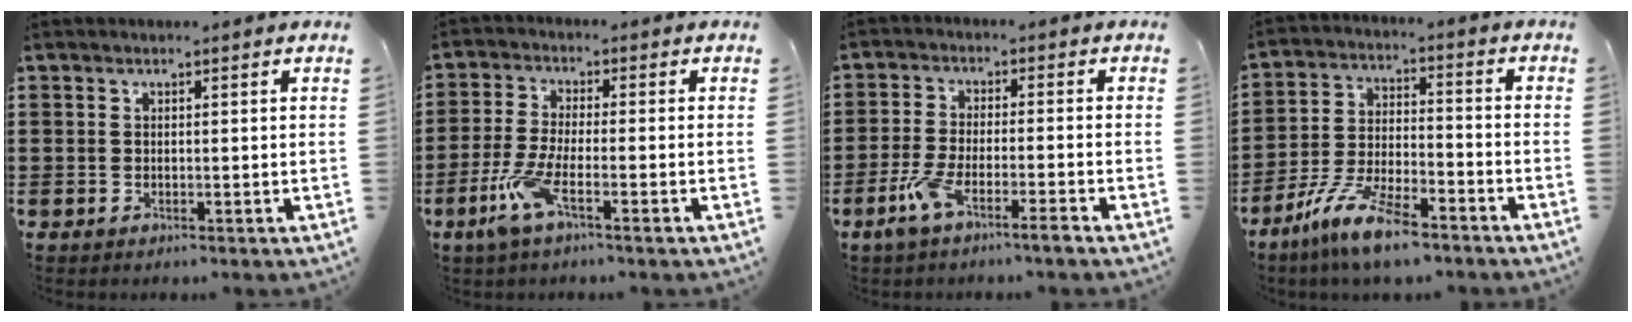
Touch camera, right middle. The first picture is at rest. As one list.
[{"total": 6.4, "force": [-3.2, 1.4, 5.4], "torque": [-0.123, -0.012, -0.062]}, {"total": 5.8, "force": [-3.9, 0.6, 4.3], "torque": [-0.096, -0.011, -0.074]}, {"total": 10.5, "force": [-8.0, 1.8, 6.6], "torque": [-0.137, 0.008, -0.155]}]